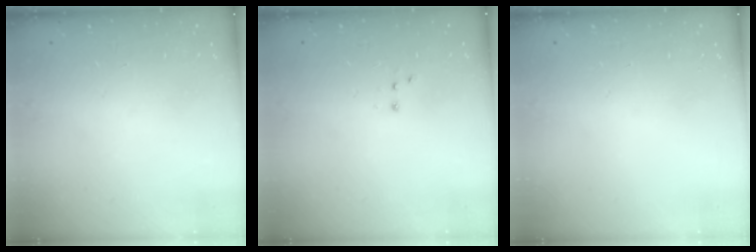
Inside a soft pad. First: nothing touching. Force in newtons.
{"total": 3.0, "press": 2.9, "slide": 0.7}
{"total": 0.0}